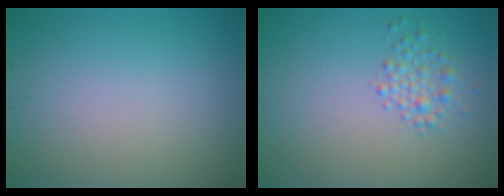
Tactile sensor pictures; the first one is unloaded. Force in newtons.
{"total": 1.9, "press": 1.9, "slide": 0.1}